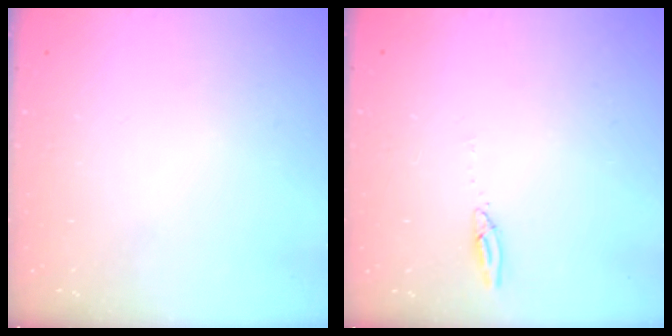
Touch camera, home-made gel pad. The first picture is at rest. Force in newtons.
{"total": 2.7, "press": 2.7, "slide": 0.2}